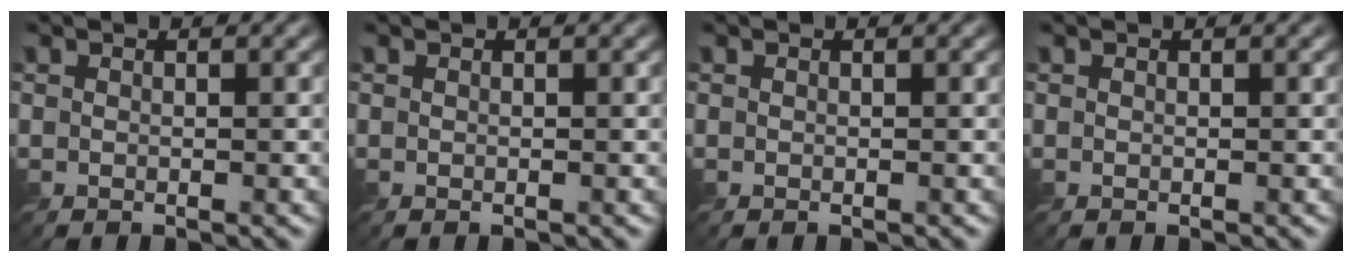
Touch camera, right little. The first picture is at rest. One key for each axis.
{"total": 0.0}
{"total": 0.0}
{"total": 0.0}